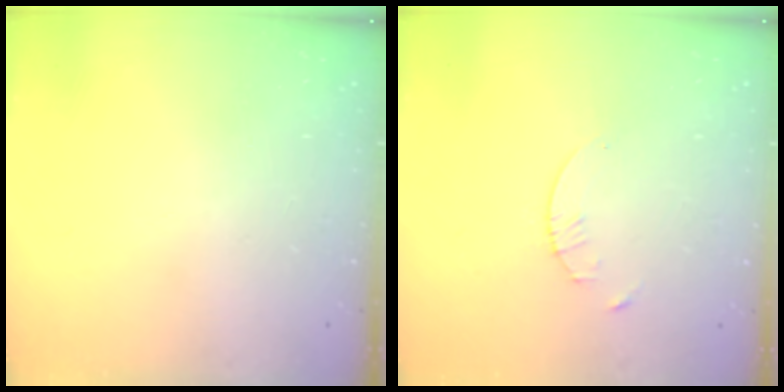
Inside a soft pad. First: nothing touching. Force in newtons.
{"total": 1.3, "press": 1.3, "slide": 0.2}